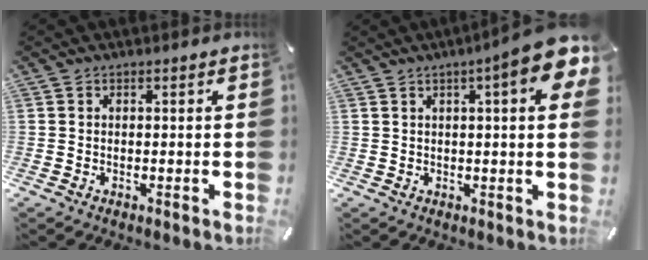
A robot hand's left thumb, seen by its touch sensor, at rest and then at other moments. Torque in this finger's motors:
{"motor_torque": [2.54, 2.47, 1.72, -1.05, 0.14]}